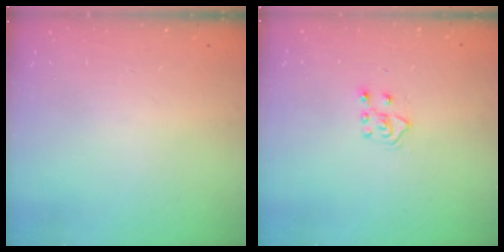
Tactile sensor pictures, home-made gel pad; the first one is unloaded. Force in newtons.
{"total": 4.8, "press": 4.7, "slide": 0.7}